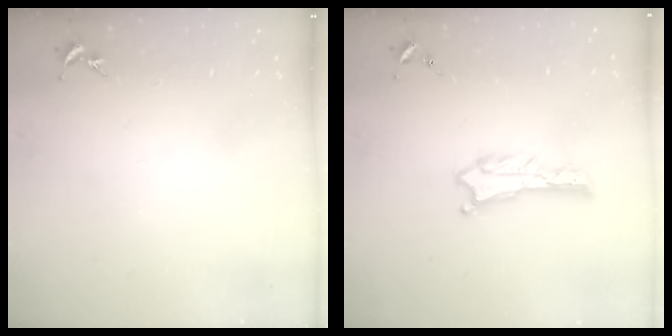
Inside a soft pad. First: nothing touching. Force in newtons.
{"total": 0.7, "press": 0.7, "slide": 0.1}